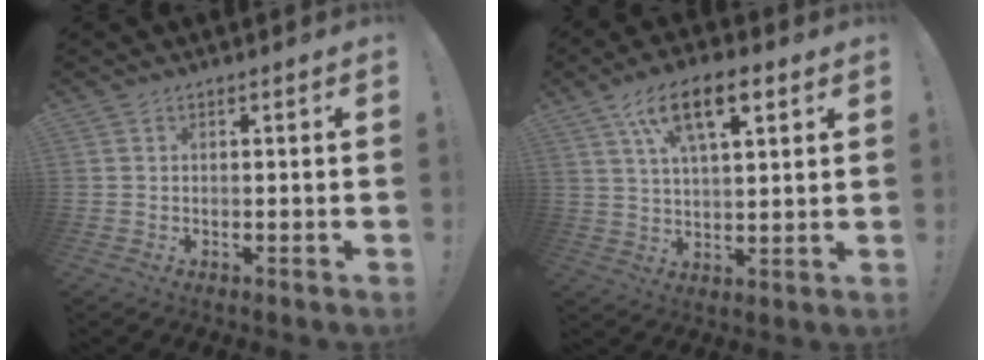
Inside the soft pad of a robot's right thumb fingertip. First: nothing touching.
{"total": 13.4, "force": [6.6, 5.7, 10.2], "torque": [-0.163, -0.015, 0.113]}